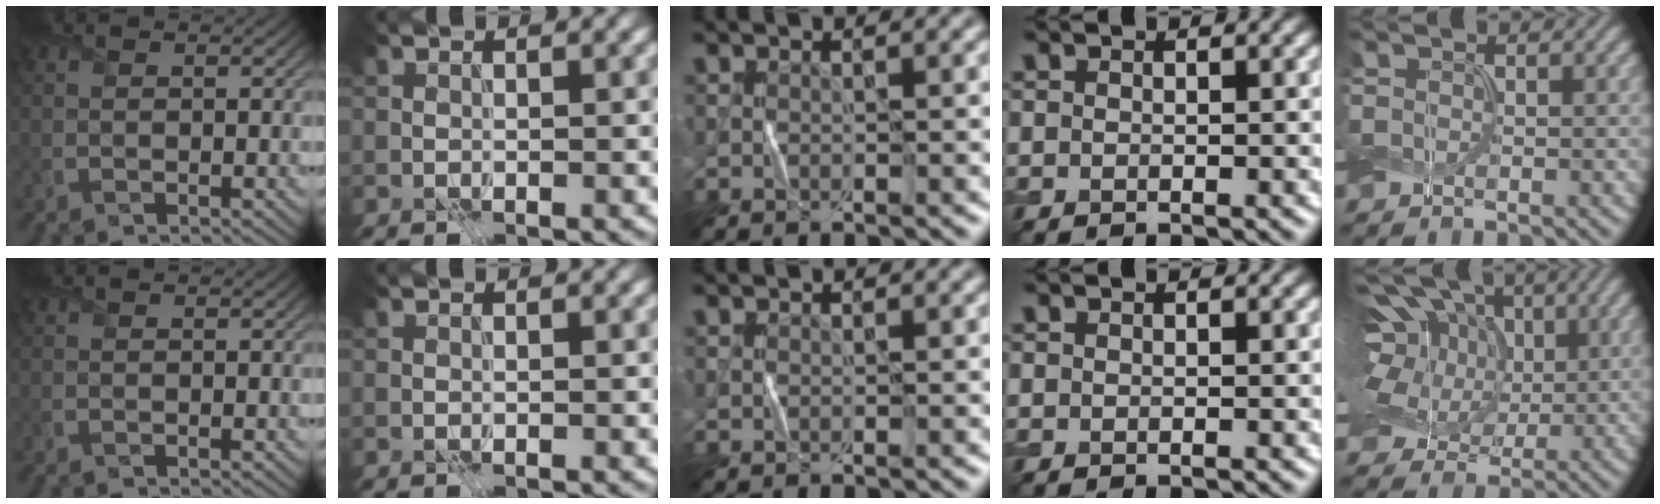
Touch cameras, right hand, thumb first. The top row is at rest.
{"little": {"total": 14.7, "force": [4.8, 10.6, 8.9], "torque": [-0.179, 0.038, 0.062]}}